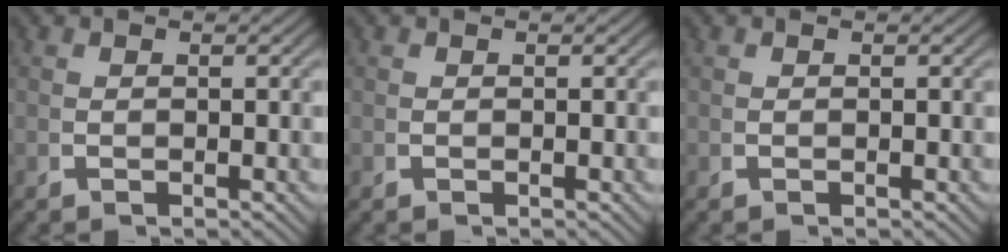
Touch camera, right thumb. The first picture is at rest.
{"total": 0.0}
{"total": 0.0}